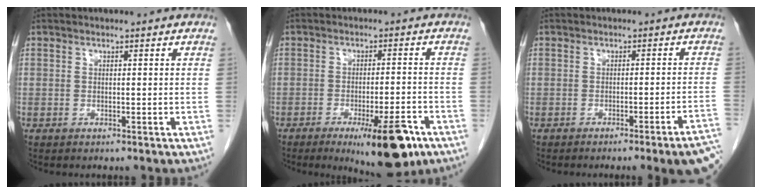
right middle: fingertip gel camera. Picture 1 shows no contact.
{"total": 11.0, "force": [-6.4, 2.3, 8.7], "torque": [-0.118, -0.014, -0.087]}
{"total": 8.3, "force": [-6.4, -0.5, 5.2], "torque": [-0.042, -0.004, -0.080]}